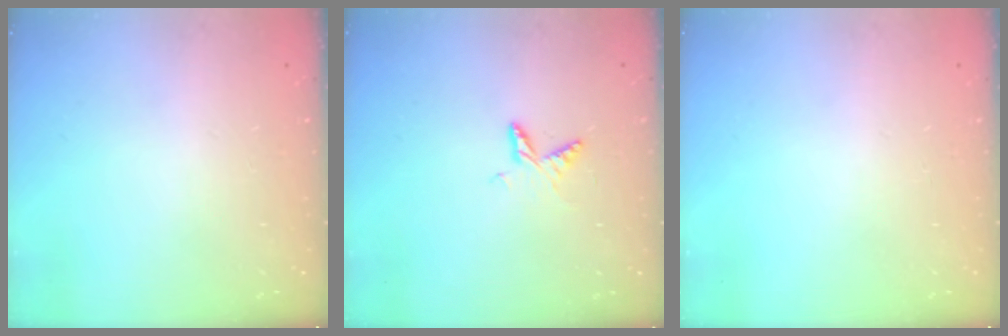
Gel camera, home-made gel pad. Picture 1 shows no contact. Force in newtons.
{"total": 6.3, "press": 6.3, "slide": 0.8}
{"total": 0.0}